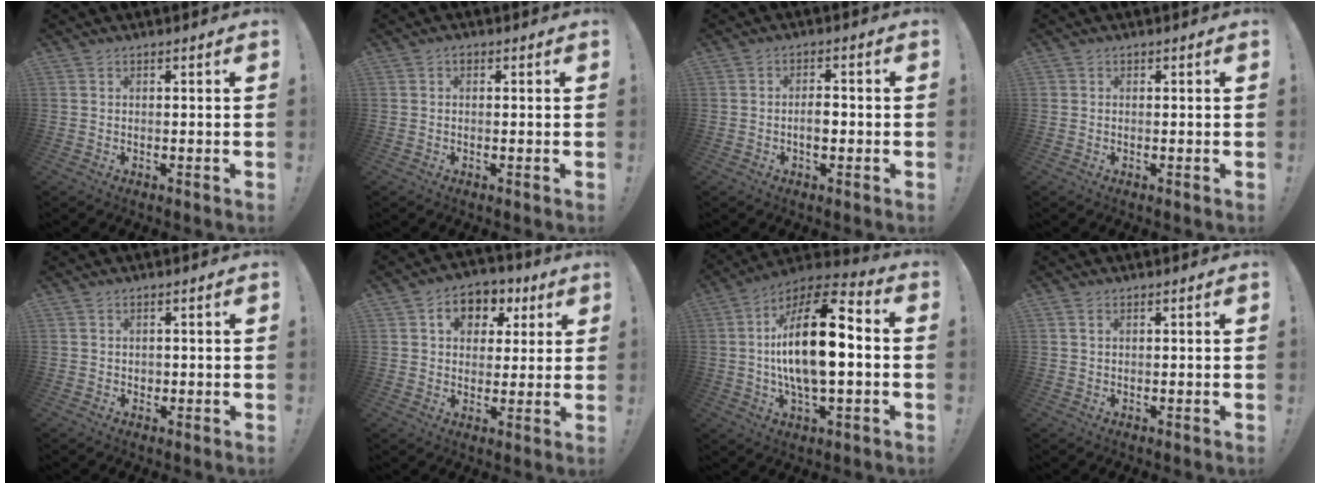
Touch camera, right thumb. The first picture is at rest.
{"total": 0.7, "force": [0.2, 0.5, 0.4], "torque": [-0.001, 0.001, 0.000]}
{"total": 4.0, "force": [-1.3, 2.1, 3.1], "torque": [-0.043, 0.007, -0.025]}
{"total": 0.7, "force": [0.3, 0.6, 0.1], "torque": [0.001, 0.000, 0.006]}
{"total": 1.1, "force": [-0.1, 1.0, 0.1], "torque": [0.000, 0.002, -0.004]}
{"total": 9.0, "force": [3.1, 7.4, 4.1], "torque": [-0.049, -0.009, 0.058]}
{"total": 20.1, "force": [0.2, 7.6, 18.6], "torque": [-0.332, -0.002, -0.005]}
{"total": 0.8, "force": [0.5, 0.5, 0.4], "torque": [-0.003, -0.002, 0.008]}